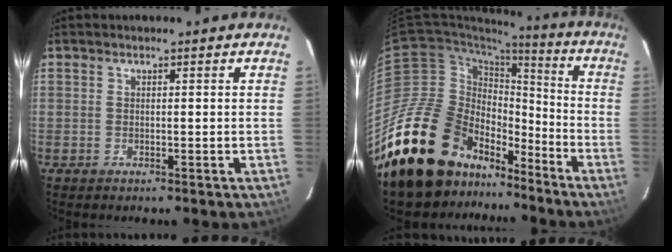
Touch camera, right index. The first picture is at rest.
{"total": 24.2, "force": [-17.2, 13.4, 10.5], "torque": [-0.213, 0.013, -0.277]}